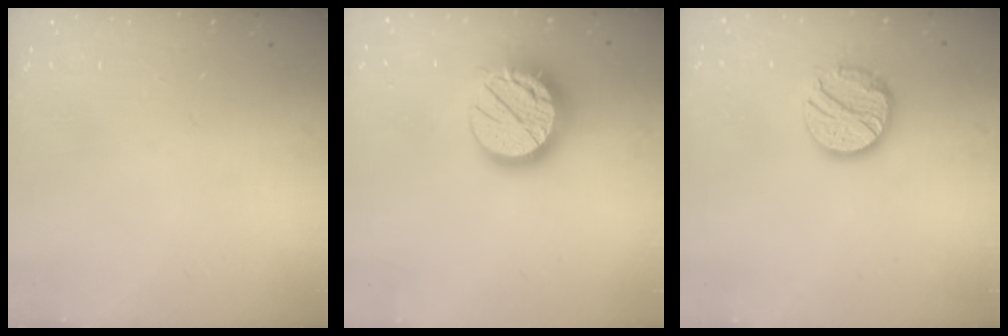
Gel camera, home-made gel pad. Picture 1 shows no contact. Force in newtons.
{"total": 16.3, "press": 16.3, "slide": 1.2}
{"total": 13.7, "press": 13.6, "slide": 1.0}